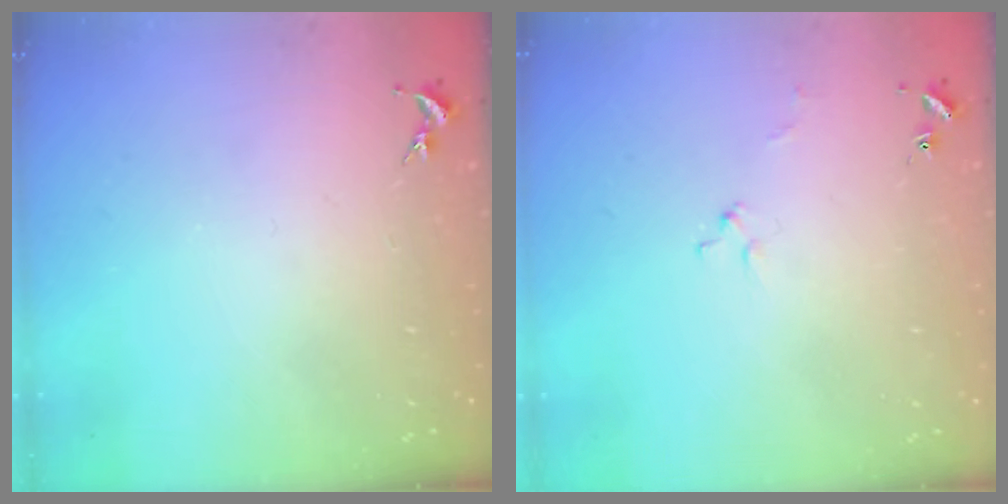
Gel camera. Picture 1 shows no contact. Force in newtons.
{"total": 2.0, "press": 2.0, "slide": 0.2}